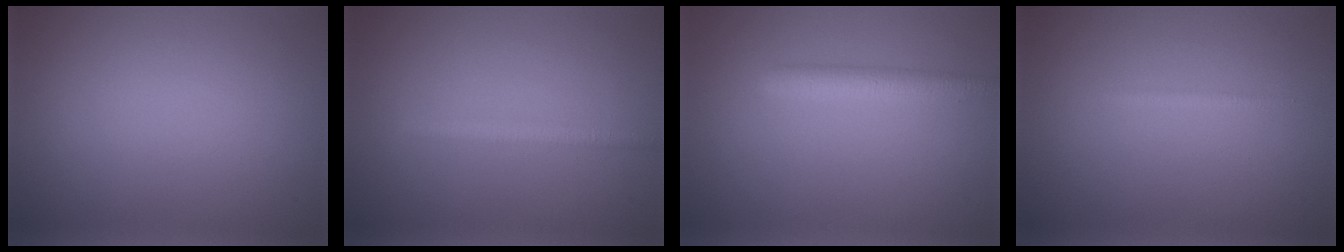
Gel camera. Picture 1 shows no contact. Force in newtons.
{"total": 1.6, "press": 1.6, "slide": 0.0}
{"total": 2.6, "press": 2.6, "slide": 0.1}
{"total": 0.7, "press": 0.7, "slide": 0.1}